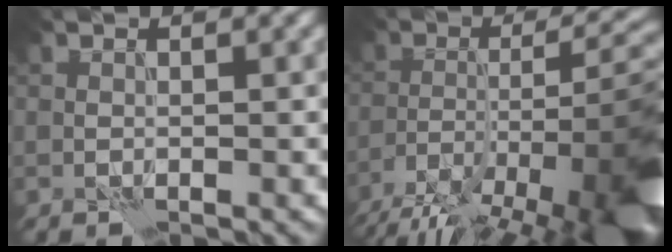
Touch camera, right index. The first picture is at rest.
{"total": 15.4, "force": [-8.9, 5.1, 11.4], "torque": [-0.169, -0.003, -0.128]}